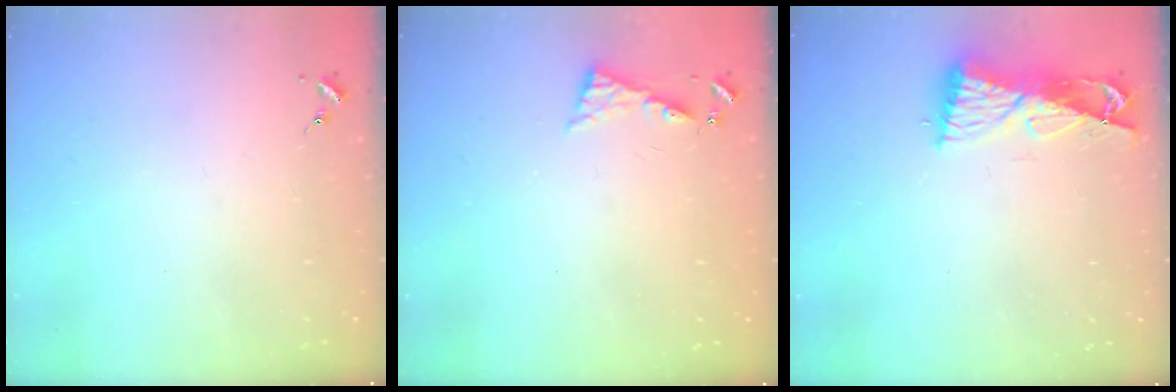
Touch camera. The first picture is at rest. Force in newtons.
{"total": 6.4, "press": 6.4, "slide": 0.5}
{"total": 9.2, "press": 9.2, "slide": 1.1}